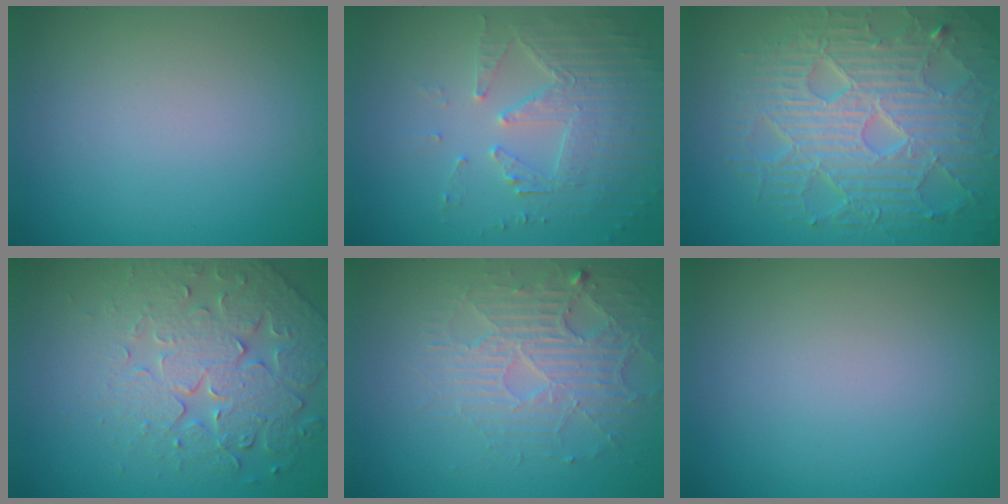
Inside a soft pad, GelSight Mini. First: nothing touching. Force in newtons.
{"total": 4.1, "press": 3.6, "slide": 2.1}
{"total": 9.6, "press": 6.4, "slide": 7.1}
{"total": 5.5, "press": 5.0, "slide": 2.1}
{"total": 4.0, "press": 3.6, "slide": 1.7}
{"total": 0.0}